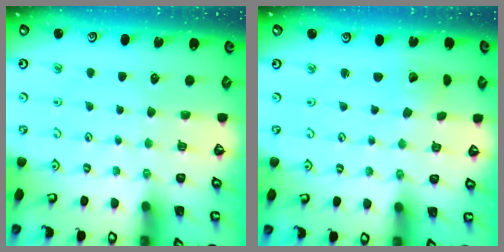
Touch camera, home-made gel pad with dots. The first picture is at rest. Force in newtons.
{"total": 1.9, "press": 1.9, "slide": 0.1}